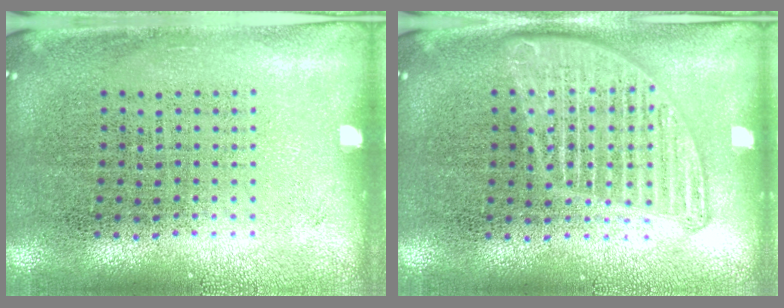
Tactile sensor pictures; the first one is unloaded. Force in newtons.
{"total": 1.4, "press": 1.4, "slide": 0.2}